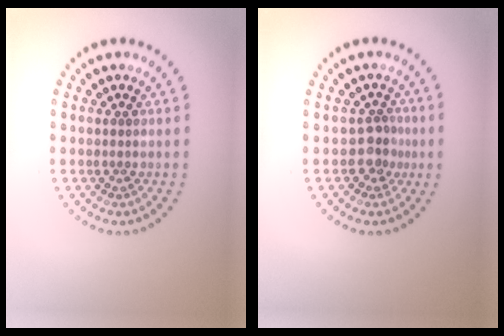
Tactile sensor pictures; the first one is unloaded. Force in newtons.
{"total": 2.1, "press": 1.6, "slide": 1.4}